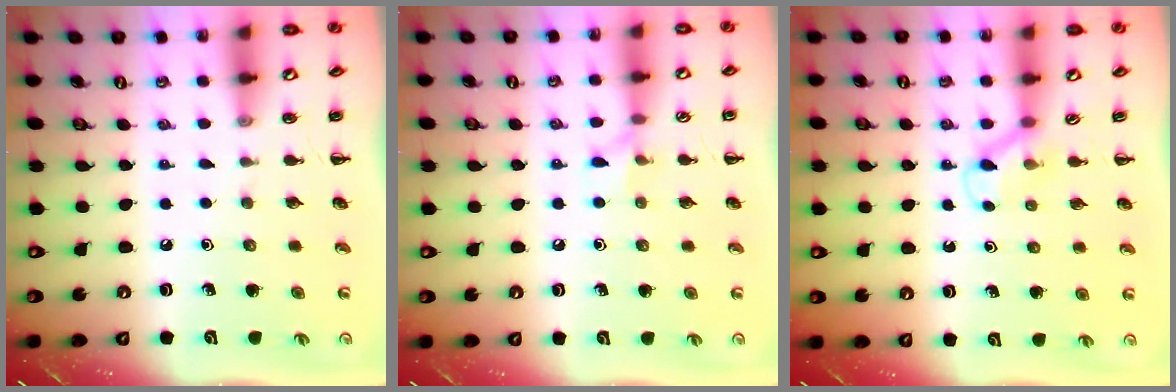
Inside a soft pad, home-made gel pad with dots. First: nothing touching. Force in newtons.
{"total": 5.4, "press": 5.2, "slide": 1.6}
{"total": 4.0, "press": 3.8, "slide": 1.2}